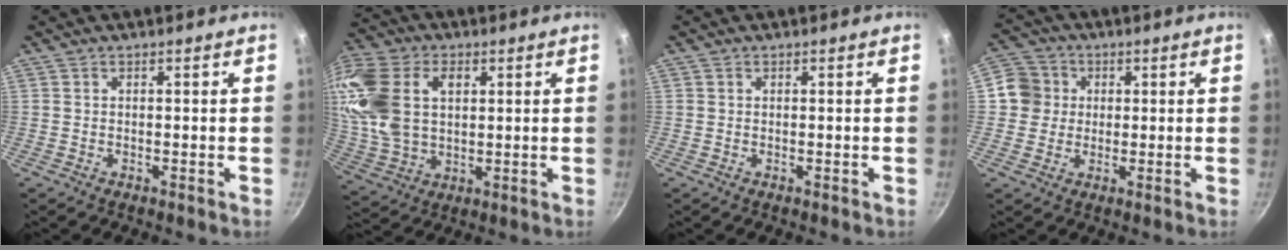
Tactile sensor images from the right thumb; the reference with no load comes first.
{"total": 18.3, "force": [4.5, 12.4, 12.8], "torque": [-0.261, 0.003, 0.090]}
{"total": 0.0}
{"total": 6.9, "force": [1.0, 6.6, 1.8], "torque": [0.011, 0.009, 0.004]}